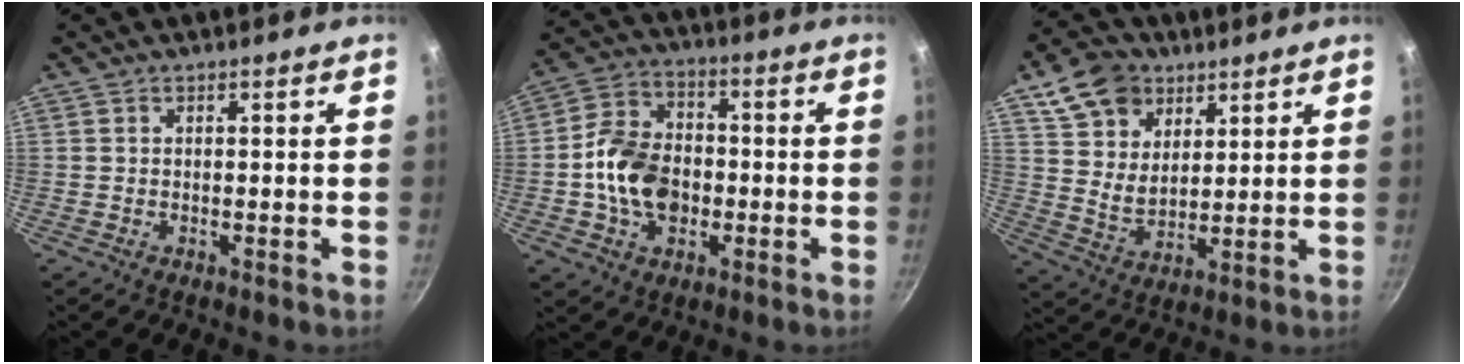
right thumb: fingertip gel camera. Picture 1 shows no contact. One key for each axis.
{"total": 12.8, "fx": -2.0, "fy": 9.3, "fz": 8.6, "tx": -0.132, "ty": 0.025, "tz": -0.045}
{"total": 12.6, "fx": 6.9, "fy": 8.8, "fz": 5.9, "tx": -0.083, "ty": -0.018, "tz": 0.128}